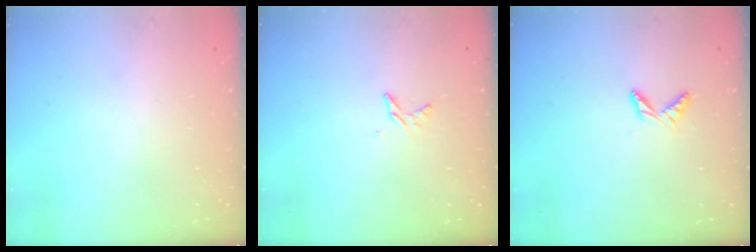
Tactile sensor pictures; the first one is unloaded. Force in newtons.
{"total": 4.0, "press": 4.0, "slide": 0.3}
{"total": 4.7, "press": 4.7, "slide": 0.4}